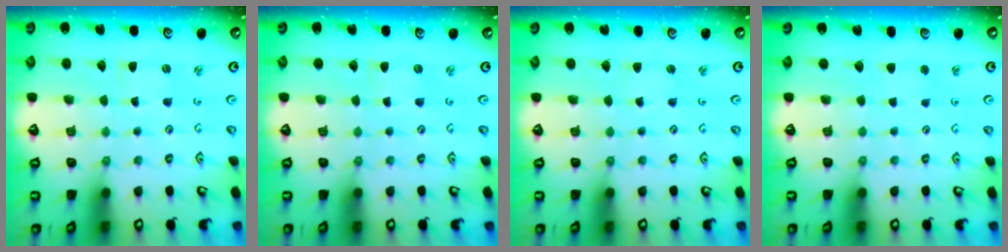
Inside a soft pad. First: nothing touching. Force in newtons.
{"total": 0.0}
{"total": 1.8, "press": 1.7, "slide": 0.2}
{"total": 1.8, "press": 1.7, "slide": 0.3}